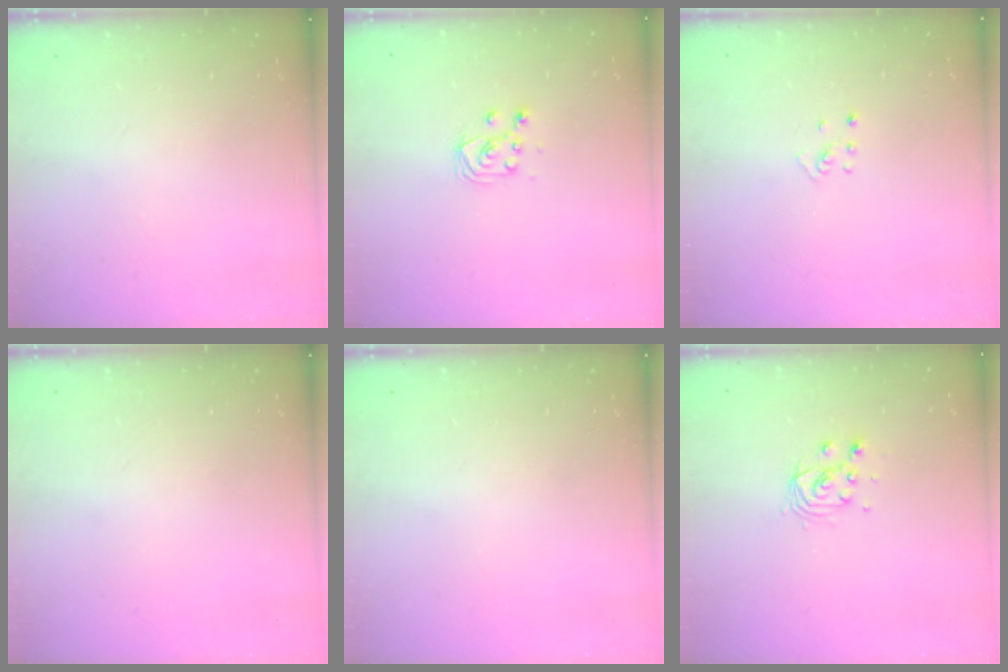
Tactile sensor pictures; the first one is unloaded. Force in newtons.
{"total": 4.9, "press": 4.8, "slide": 0.5}
{"total": 2.5, "press": 2.4, "slide": 0.5}
{"total": 0.0}
{"total": 0.0}
{"total": 5.3, "press": 5.3, "slide": 0.4}